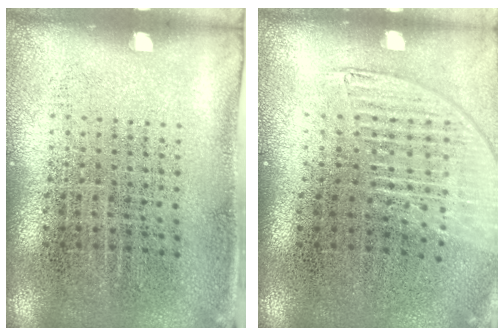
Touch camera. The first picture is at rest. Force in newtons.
{"total": 1.5, "press": 1.3, "slide": 0.7}